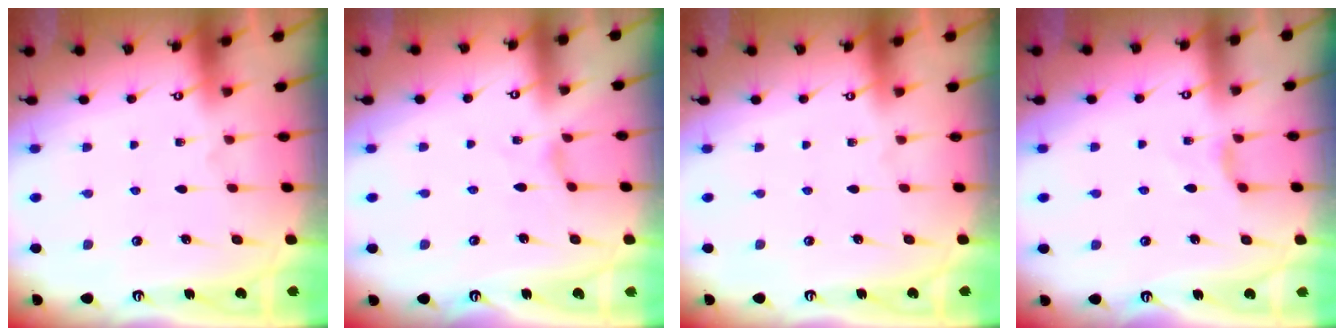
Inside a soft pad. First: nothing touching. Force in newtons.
{"total": 1.5, "press": 1.5, "slide": 0.3}
{"total": 0.0}
{"total": 2.7, "press": 2.6, "slide": 0.6}